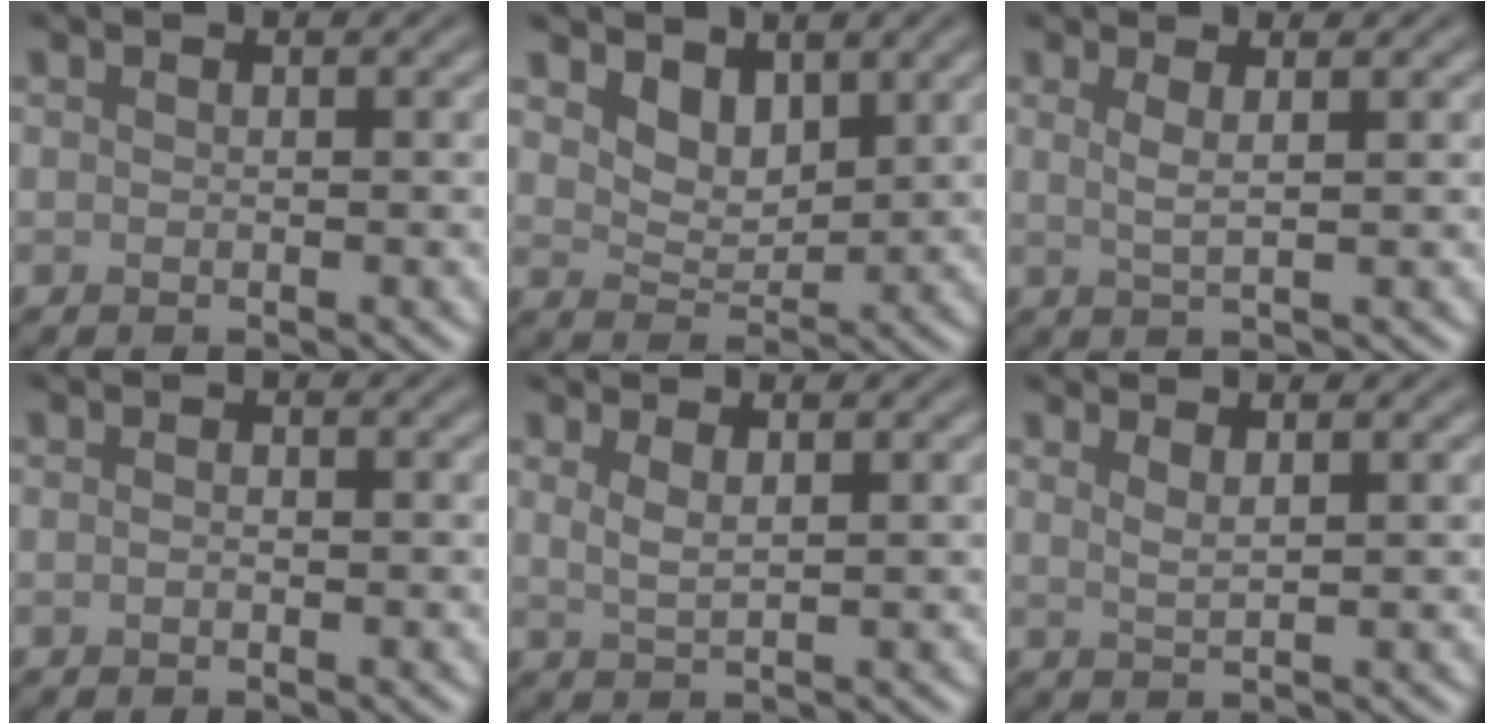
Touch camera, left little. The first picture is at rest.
{"total": 2.9, "force": [2.1, 1.5, 1.4], "torque": [-0.034, -0.011, 0.035]}
{"total": 1.9, "force": [0.7, 0.5, 1.7], "torque": [-0.029, -0.001, 0.009]}
{"total": 0.6, "force": [-0.2, 0.2, 0.5], "torque": [-0.012, 0.000, -0.004]}
{"total": 1.9, "force": [1.0, 0.6, 1.5], "torque": [-0.026, -0.002, 0.016]}
{"total": 1.6, "force": [1.1, 0.4, 1.1], "torque": [-0.014, 0.000, 0.015]}